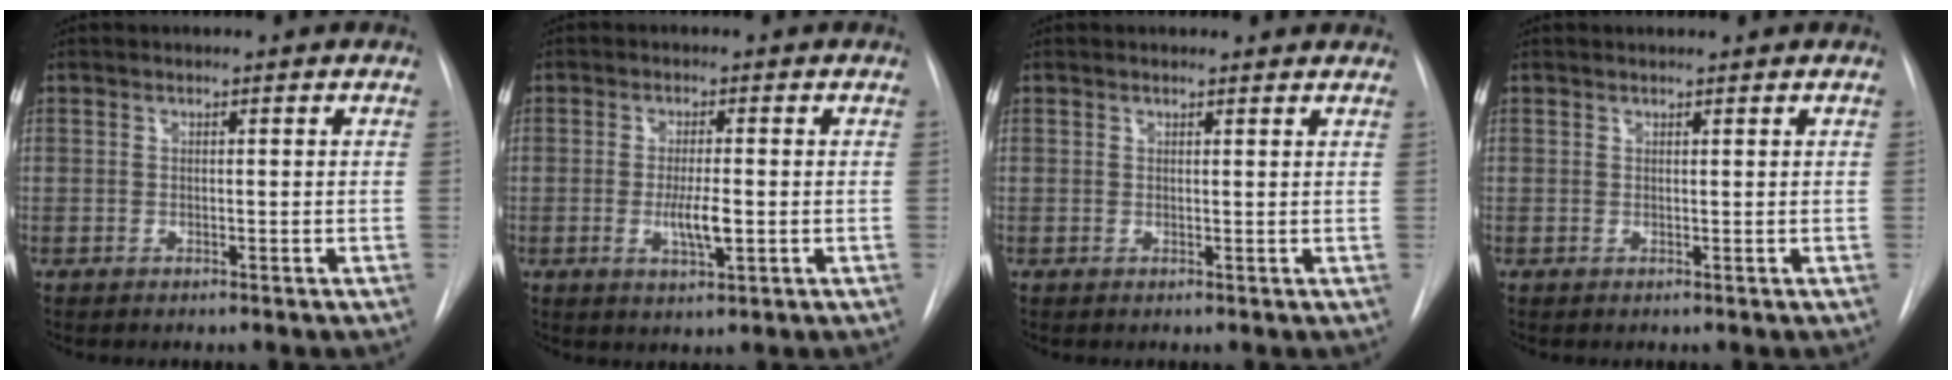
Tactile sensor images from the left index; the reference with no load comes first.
{"total": 4.6, "force": [-2.3, 0.6, 3.9], "torque": [-0.075, -0.011, -0.034]}
{"total": 1.7, "force": [1.6, 0.4, 0.3], "torque": [-0.007, 0.006, 0.003]}
{"total": 0.9, "force": [-0.8, -0.3, -0.2], "torque": [0.001, 0.004, -0.008]}